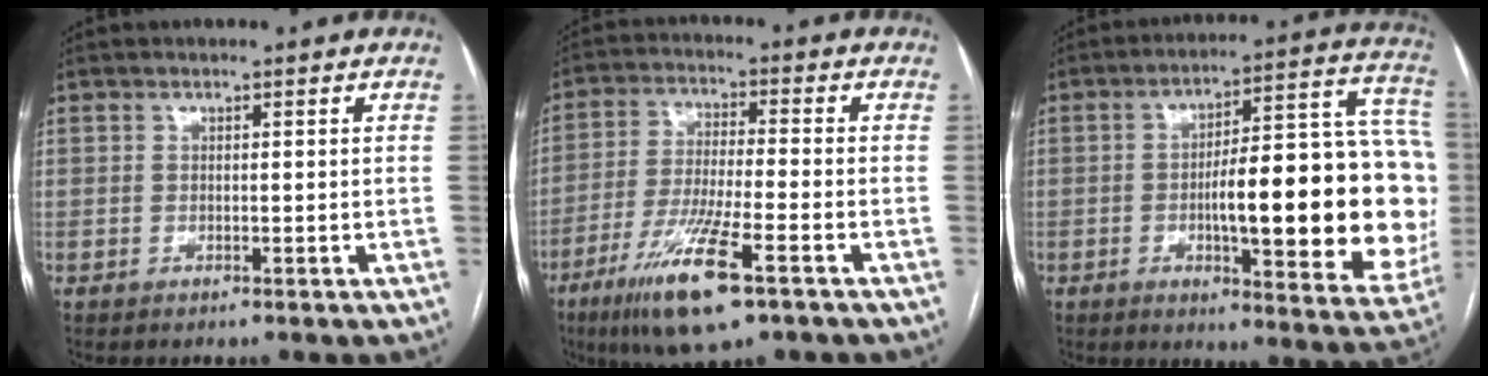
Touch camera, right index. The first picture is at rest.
{"total": 13.0, "force": [-7.1, 1.4, 10.8], "torque": [-0.216, -0.028, -0.124]}
{"total": 26.1, "force": [-2.6, 5.9, 25.3], "torque": [-0.259, 0.031, -0.026]}